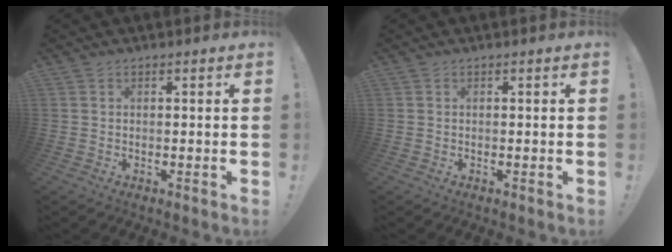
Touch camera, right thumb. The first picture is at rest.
{"total": 0.0}